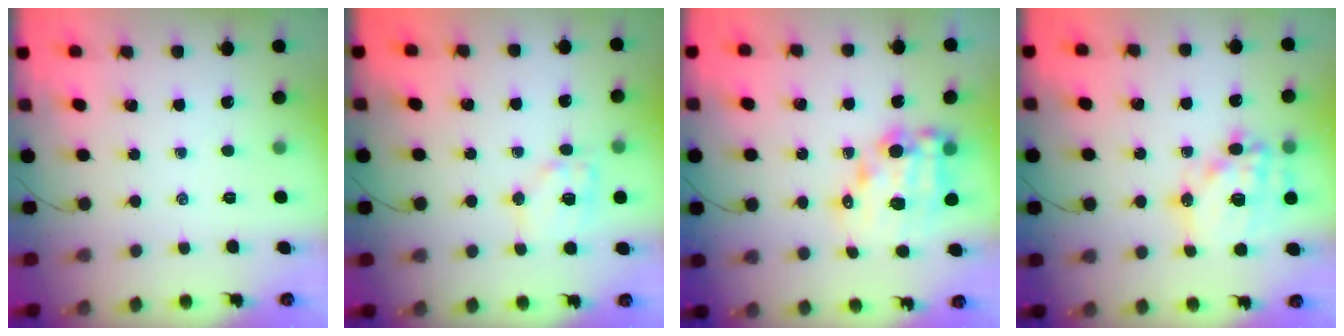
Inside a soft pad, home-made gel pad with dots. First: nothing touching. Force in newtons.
{"total": 10.1, "press": 10.0, "slide": 1.5}
{"total": 13.2, "press": 12.8, "slide": 3.2}
{"total": 17.9, "press": 17.5, "slide": 3.7}